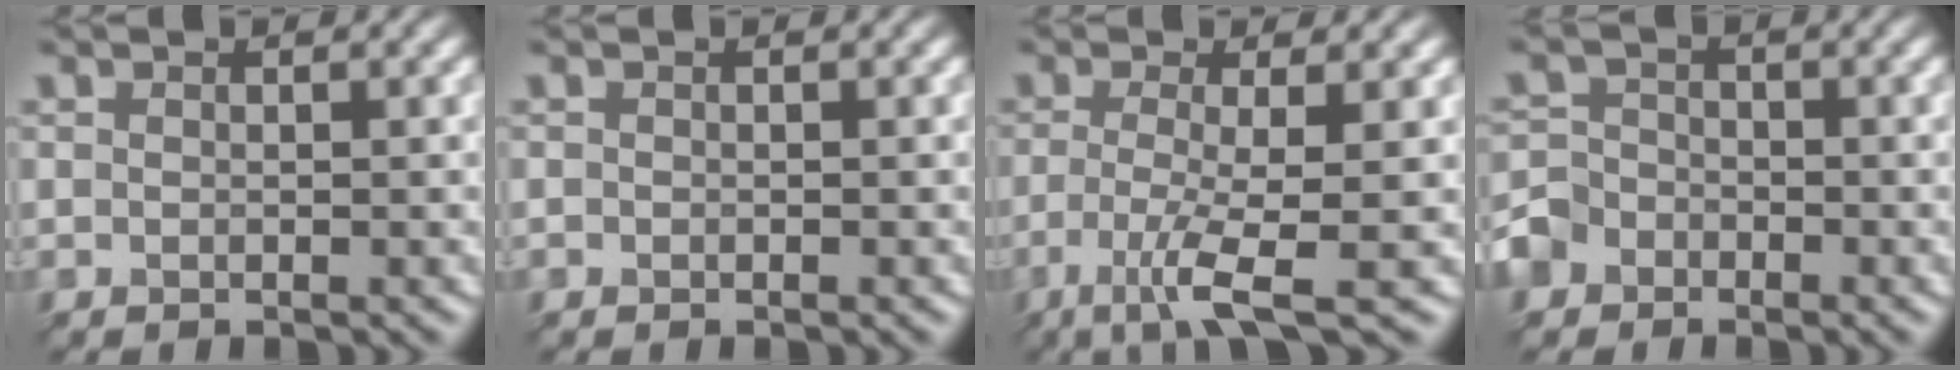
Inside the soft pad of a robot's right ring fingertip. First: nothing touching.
{"total": 1.1, "force": [-0.5, -0.6, -0.7], "torque": [-0.002, -0.002, 0.005]}
{"total": 4.5, "force": [-2.6, 0.0, 3.7], "torque": [-0.087, 0.002, -0.038]}
{"total": 3.1, "force": [-2.6, 1.6, -0.5], "torque": [-0.002, 0.003, -0.038]}